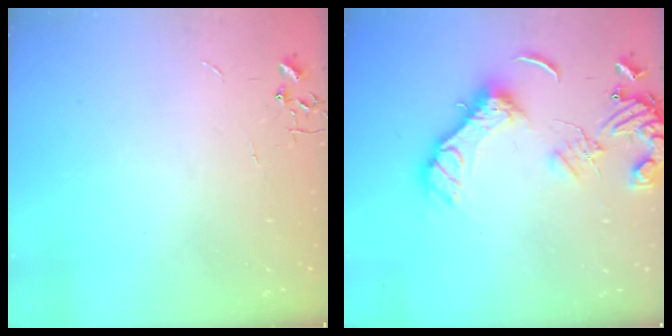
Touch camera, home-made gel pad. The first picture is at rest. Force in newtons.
{"total": 15.8, "press": 15.7, "slide": 2.0}